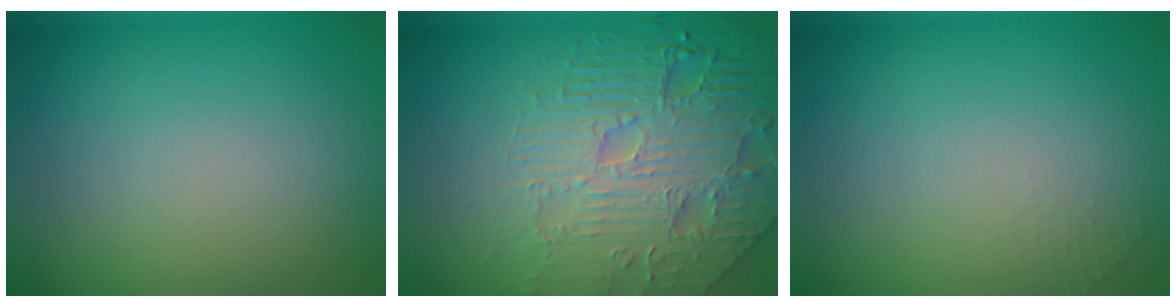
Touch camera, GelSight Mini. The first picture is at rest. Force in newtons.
{"total": 6.8, "press": 5.6, "slide": 3.7}
{"total": 0.7, "press": 0.7, "slide": 0.1}